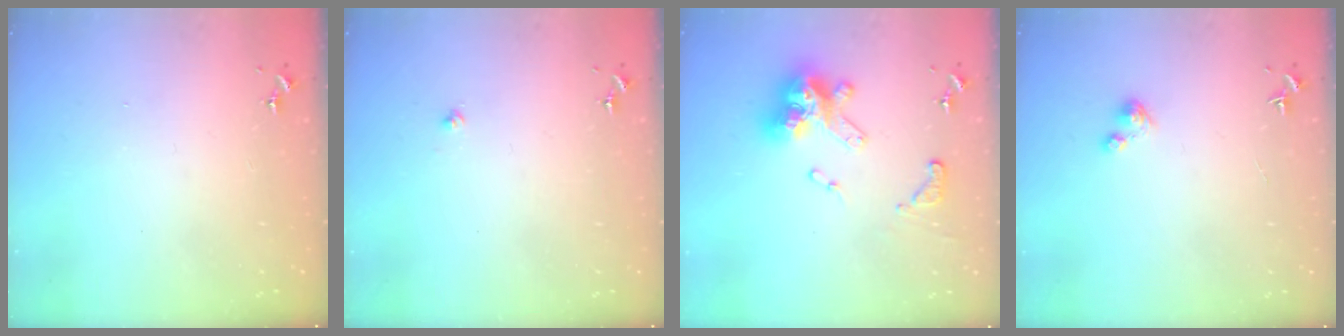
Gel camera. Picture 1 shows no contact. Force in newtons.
{"total": 2.1, "press": 2.1, "slide": 0.3}
{"total": 16.9, "press": 16.8, "slide": 1.6}
{"total": 3.0, "press": 3.0, "slide": 0.2}